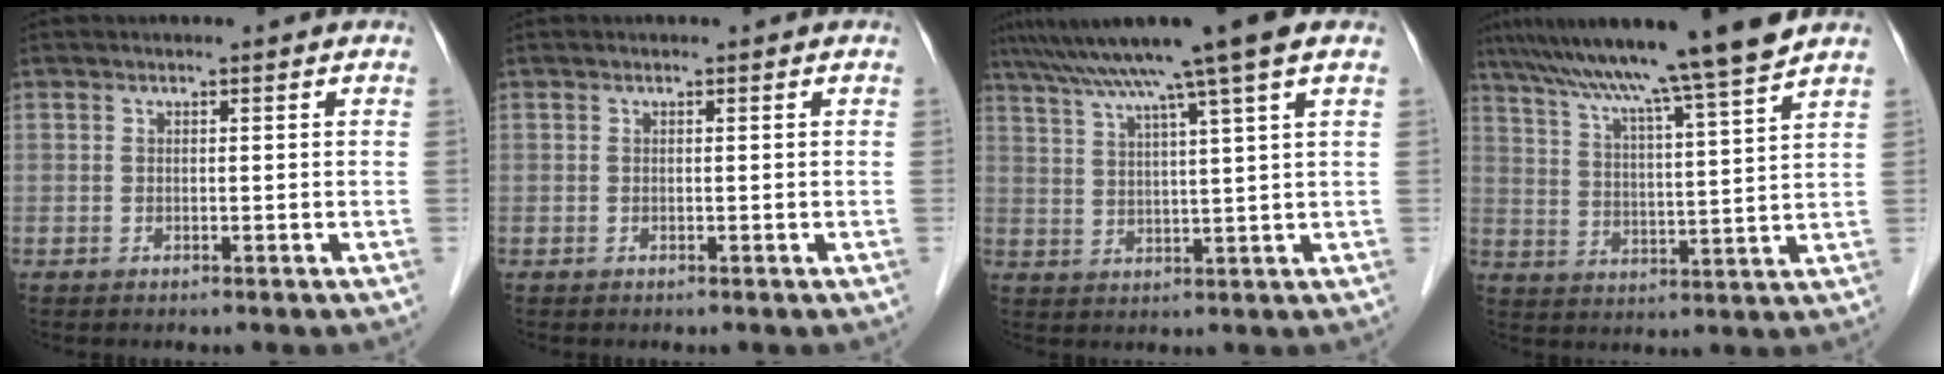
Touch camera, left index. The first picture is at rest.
{"total": 0.0}
{"total": 12.3, "force": [9.0, -2.0, 8.1], "torque": [-0.138, 0.024, 0.130]}
{"total": 15.6, "force": [12.9, -2.0, 8.6], "torque": [-0.143, 0.001, 0.194]}